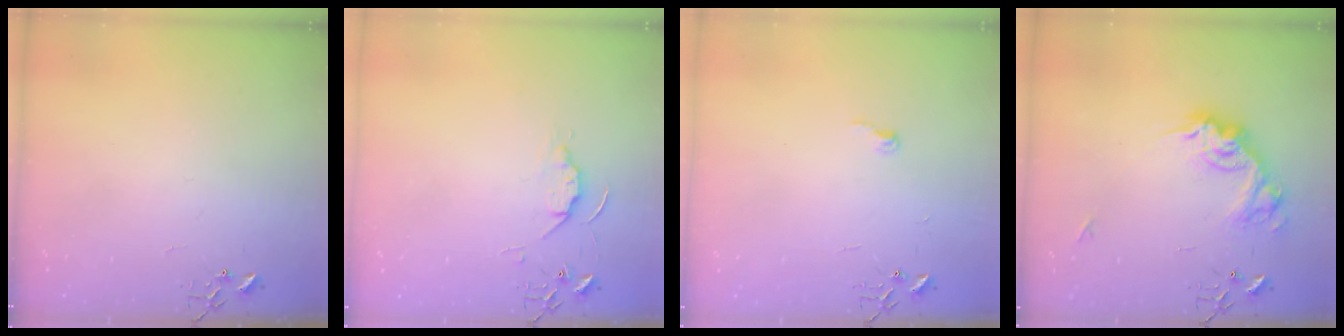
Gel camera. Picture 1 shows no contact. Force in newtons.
{"total": 5.7, "press": 5.6, "slide": 0.8}
{"total": 4.4, "press": 4.4, "slide": 0.4}
{"total": 17.6, "press": 17.6, "slide": 1.0}